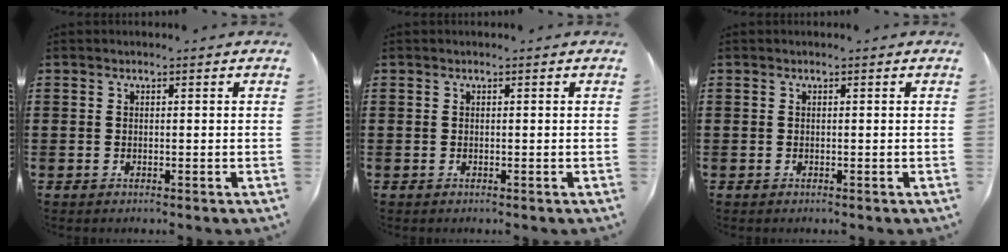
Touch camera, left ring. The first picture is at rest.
{"total": 0.0}
{"total": 0.0}